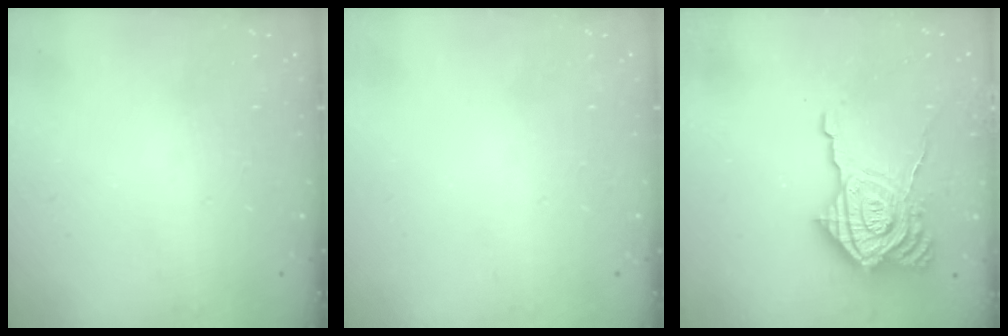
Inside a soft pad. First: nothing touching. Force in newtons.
{"total": 0.0}
{"total": 20.6, "press": 20.5, "slide": 1.6}